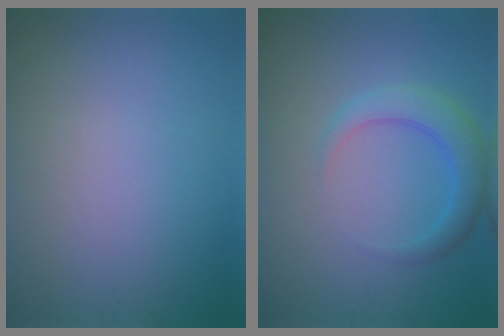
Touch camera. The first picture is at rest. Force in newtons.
{"total": 3.4, "press": 3.3, "slide": 0.2}